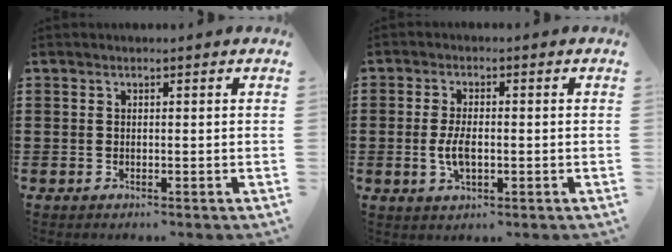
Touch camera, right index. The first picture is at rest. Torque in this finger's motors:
{"motor_torque": [2.14, 0.00, 0.15, 0.05]}